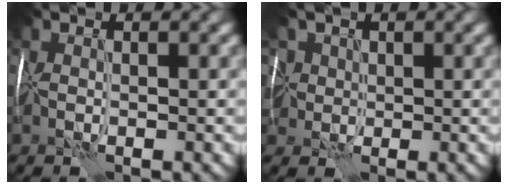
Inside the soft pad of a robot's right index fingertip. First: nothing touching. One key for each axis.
{"total": 4.4, "fx": 1.0, "fy": 3.8, "fz": 2.0, "tx": -0.040, "ty": 0.021, "tz": 0.004}